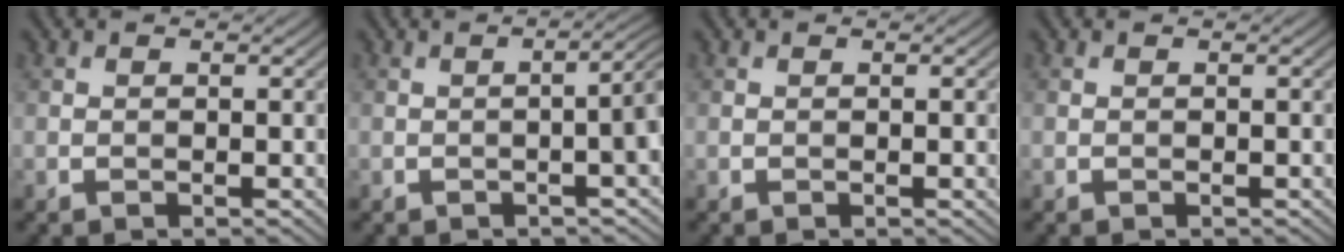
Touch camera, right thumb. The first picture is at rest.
{"total": 5.5, "force": [-0.4, 1.6, 5.2], "torque": [-0.054, 0.012, -0.008]}
{"total": 1.0, "force": [0.0, 0.1, 1.0], "torque": [-0.013, 0.000, 0.000]}
{"total": 0.0}